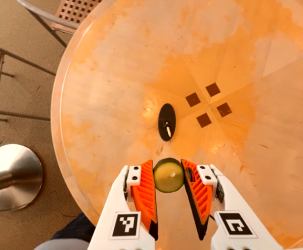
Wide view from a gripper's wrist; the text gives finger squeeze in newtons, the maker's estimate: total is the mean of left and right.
{"total": 8.0, "left": 8.1, "right": 8.0}